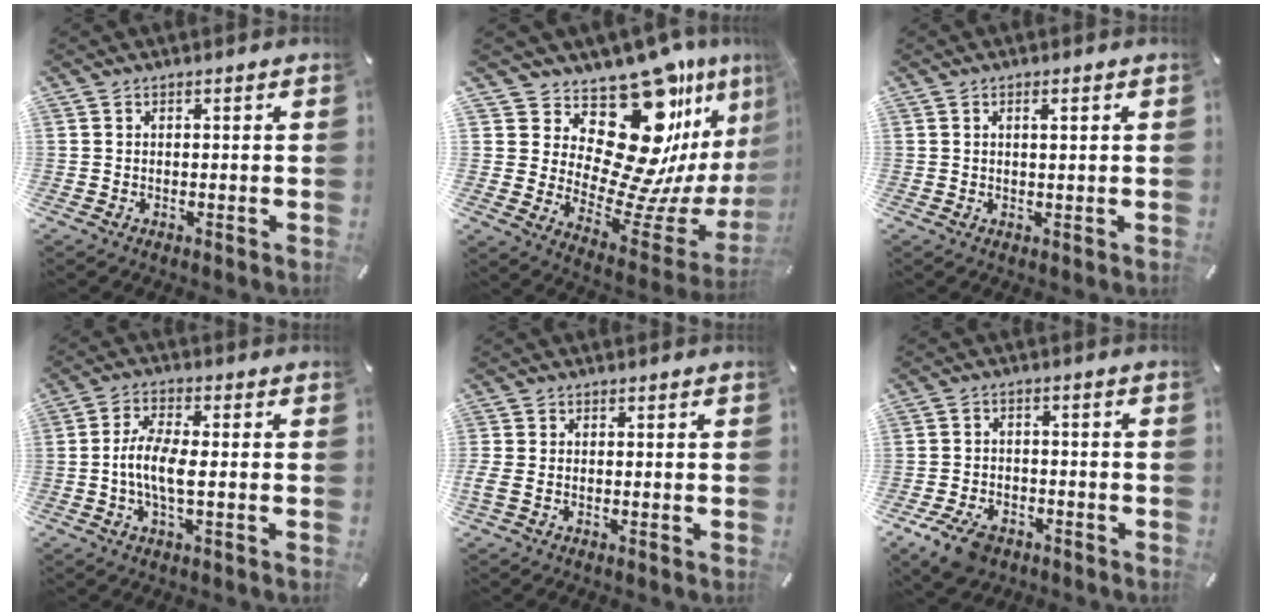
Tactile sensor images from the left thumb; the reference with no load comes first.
{"total": 24.5, "force": [15.3, 10.6, 16.0], "torque": [-0.223, -0.166, 0.270]}
{"total": 1.5, "force": [0.5, 0.2, 1.4], "torque": [-0.028, 0.001, 0.007]}
{"total": 7.6, "force": [-1.0, 2.5, 7.1], "torque": [-0.150, -0.003, -0.024]}
{"total": 2.0, "force": [-0.6, 0.8, 1.7], "torque": [-0.034, -0.001, -0.011]}
{"total": 7.3, "force": [-4.5, 4.4, 3.7], "torque": [-0.077, 0.020, -0.082]}